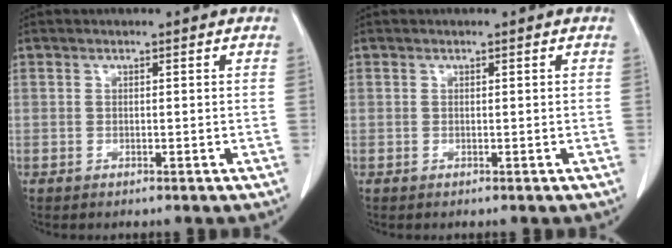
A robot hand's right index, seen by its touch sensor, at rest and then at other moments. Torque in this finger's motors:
{"motor_torque": [-0.03, 0.01, 0.01, 0.01]}